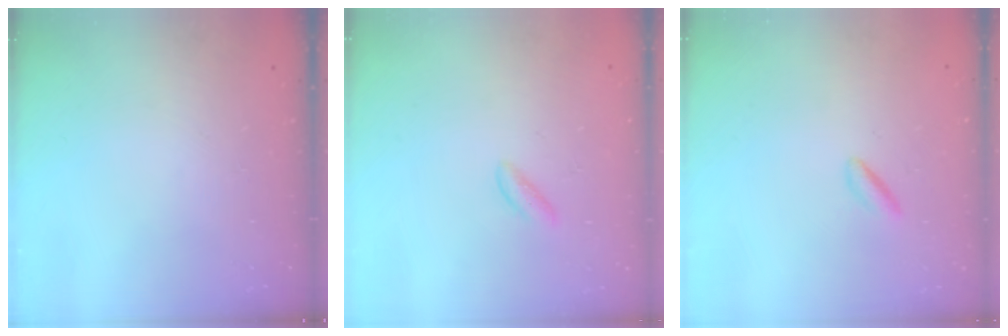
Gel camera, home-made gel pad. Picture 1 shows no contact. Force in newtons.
{"total": 1.6, "press": 1.6, "slide": 0.4}
{"total": 1.0, "press": 0.7, "slide": 0.7}